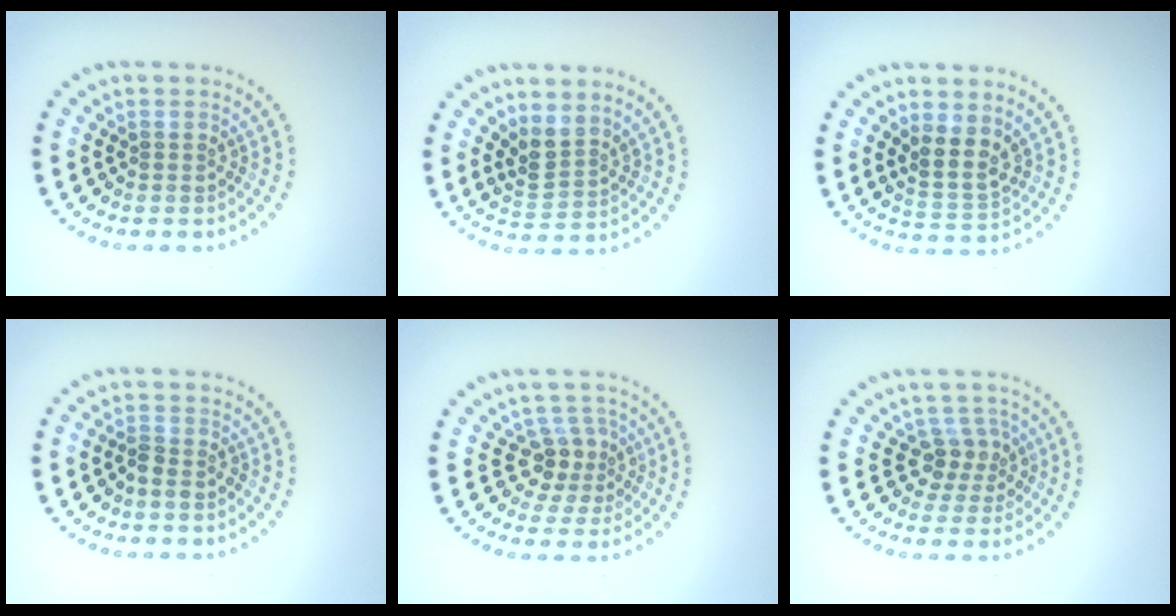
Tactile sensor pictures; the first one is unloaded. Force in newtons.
{"total": 2.8, "press": 2.0, "slide": 1.9}
{"total": 2.9, "press": 2.3, "slide": 1.6}
{"total": 1.1, "press": 1.0, "slide": 0.4}
{"total": 2.8, "press": 2.4, "slide": 1.5}
{"total": 2.6, "press": 2.0, "slide": 1.6}